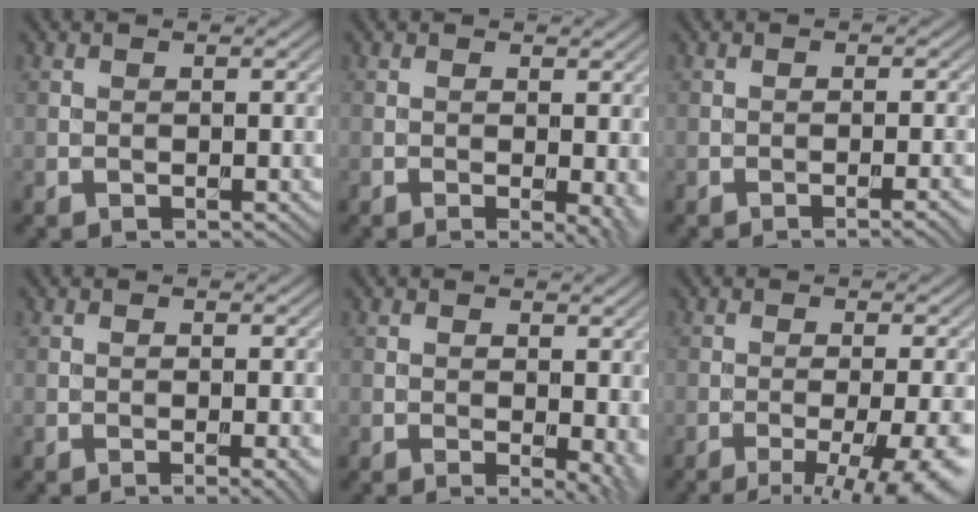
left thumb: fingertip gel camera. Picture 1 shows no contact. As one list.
[{"total": 3.2, "force": [-0.3, 0.9, 3.0], "torque": [-0.038, -0.006, -0.006]}, {"total": 2.4, "force": [-1.1, 0.5, 2.1], "torque": [-0.023, 0.006, -0.022]}, {"total": 1.8, "force": [-0.7, 0.2, 1.7], "torque": [-0.026, -0.001, -0.013]}, {"total": 4.5, "force": [-0.3, 1.9, 4.1], "torque": [-0.048, -0.007, 0.000]}, {"total": 9.3, "force": [-4.6, 2.1, 7.9], "torque": [-0.108, -0.007, -0.058]}]